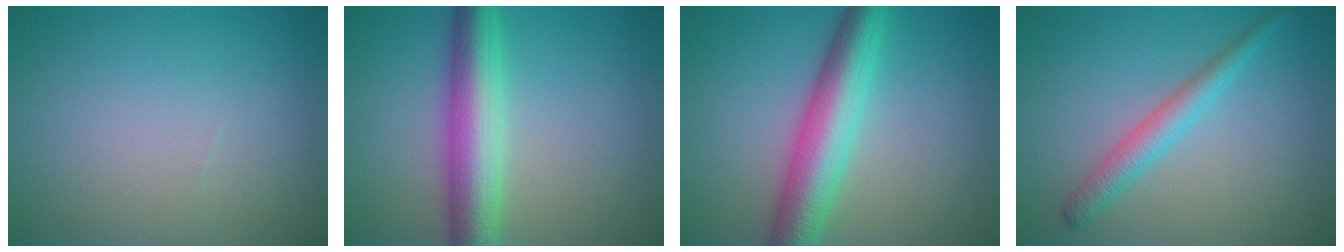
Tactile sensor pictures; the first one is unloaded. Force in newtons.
{"total": 7.0, "press": 7.0, "slide": 0.0}
{"total": 6.8, "press": 6.8, "slide": 0.0}
{"total": 2.6, "press": 2.6, "slide": 0.1}